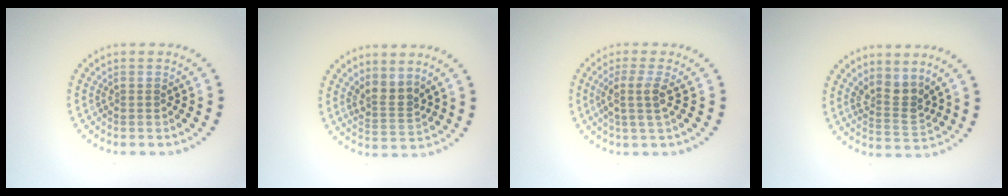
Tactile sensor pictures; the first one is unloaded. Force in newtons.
{"total": 2.5, "press": 1.8, "slide": 1.7}
{"total": 2.4, "press": 1.9, "slide": 1.4}
{"total": 2.7, "press": 2.0, "slide": 1.8}